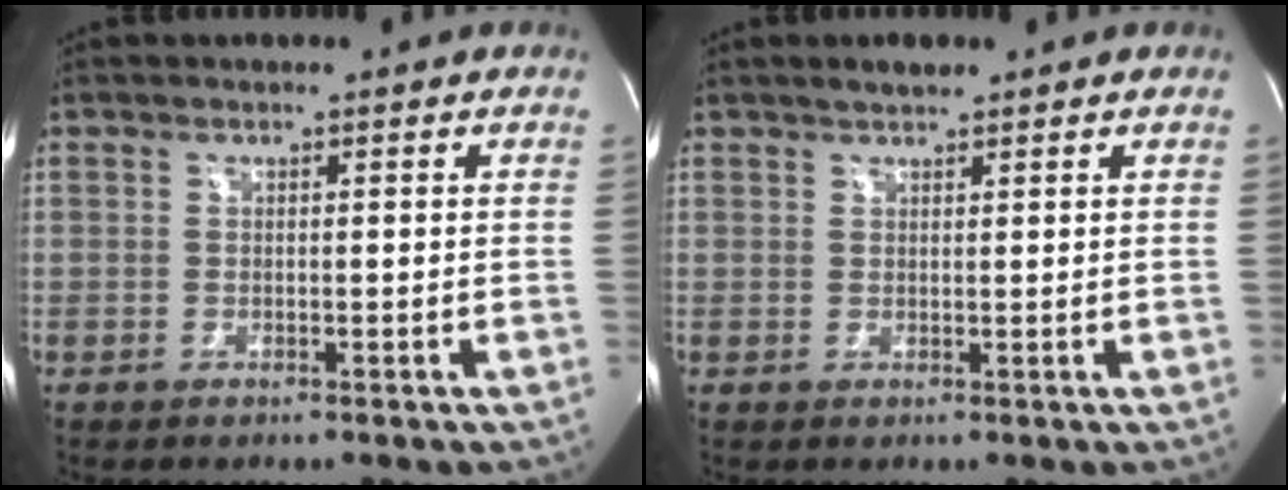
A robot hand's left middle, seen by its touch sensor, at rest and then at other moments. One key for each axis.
{"total": 1.9, "fx": 1.6, "fy": 0.4, "fz": 0.9, "tx": -0.025, "ty": 0.007, "tz": 0.030}